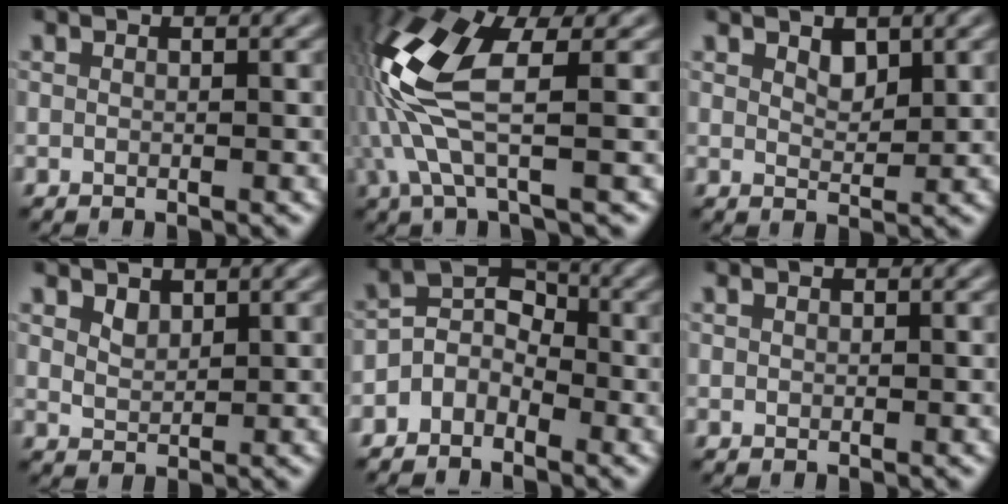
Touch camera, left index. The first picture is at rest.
{"total": 8.2, "force": [-0.4, 2.9, 7.6], "torque": [-0.198, 0.009, -0.019]}
{"total": 1.3, "force": [0.9, 0.6, 0.6], "torque": [-0.017, -0.008, 0.020]}
{"total": 1.2, "force": [0.9, 0.7, 0.4], "torque": [-0.018, -0.007, 0.025]}
{"total": 3.1, "force": [-2.0, 2.1, 1.1], "torque": [-0.019, 0.010, -0.047]}
{"total": 0.0}